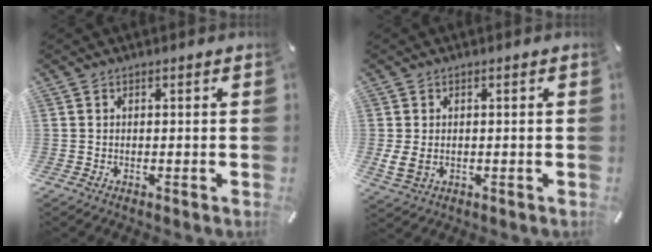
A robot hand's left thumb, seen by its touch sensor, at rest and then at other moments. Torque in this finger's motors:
{"motor_torque": [0.09, 0.10, 0.49, 0.07, 0.07]}